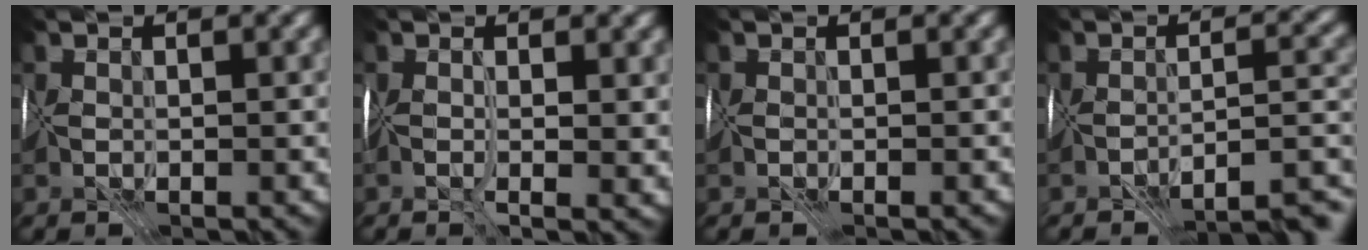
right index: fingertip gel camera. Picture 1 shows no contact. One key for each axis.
{"total": 3.9, "fx": 0.2, "fy": 1.7, "fz": 3.5, "tx": -0.058, "ty": -0.007, "tz": 0.007}
{"total": 1.1, "fx": -0.9, "fy": 0.4, "fz": 0.6, "tx": 0.001, "ty": -0.004, "tz": -0.015}
{"total": 8.5, "fx": -7.6, "fy": 1.1, "fz": 3.7, "tx": -0.040, "ty": 0.006, "tz": -0.084}